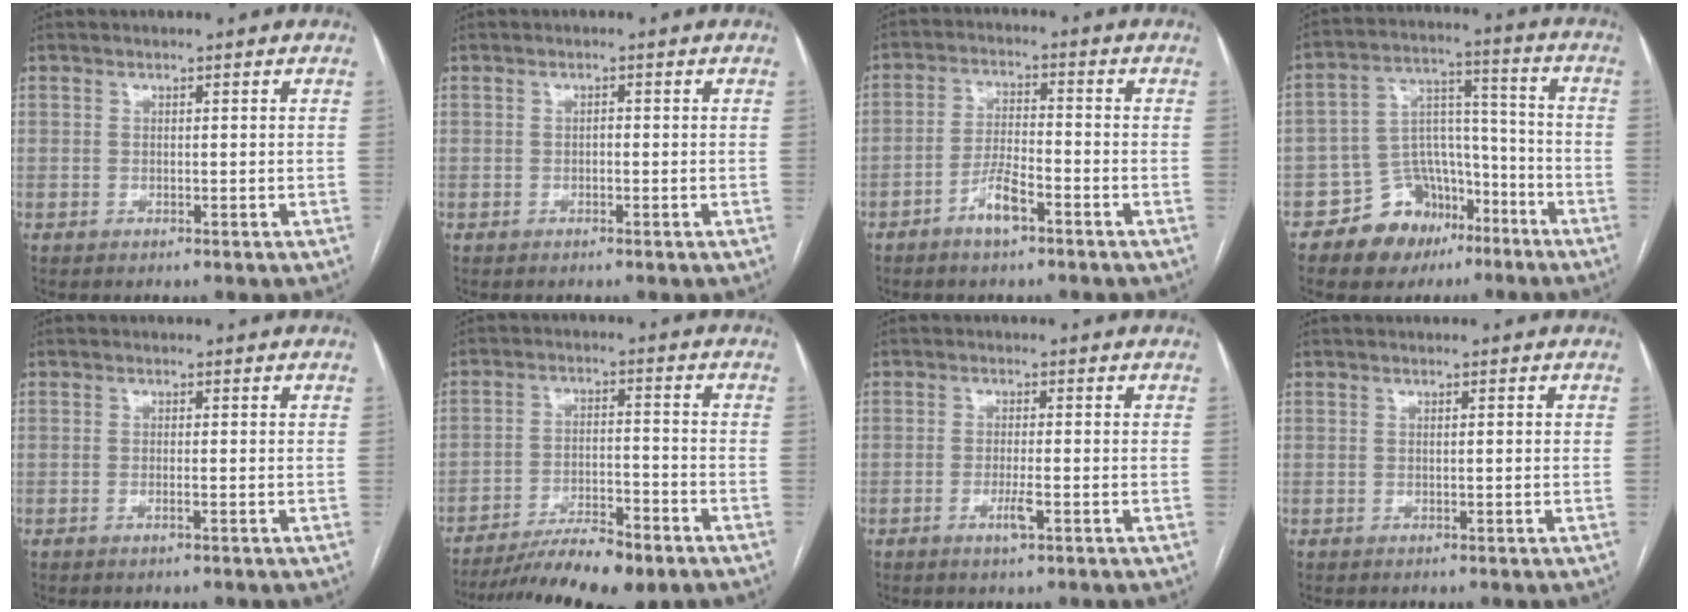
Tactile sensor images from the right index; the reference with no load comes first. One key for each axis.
{"total": 0.6, "fx": -0.2, "fy": 0.3, "fz": 0.4, "tx": -0.005, "ty": 0.003, "tz": -0.006}
{"total": 5.3, "fx": -3.3, "fy": 1.3, "fz": 4.0, "tx": -0.083, "ty": 0.005, "tz": -0.061}
{"total": 11.8, "fx": -7.2, "fy": 8.3, "fz": 4.2, "tx": -0.062, "ty": 0.052, "tz": -0.110}
{"total": 0.8, "fx": -0.4, "fy": 0.0, "fz": 0.7, "tx": -0.016, "ty": -0.001, "tz": -0.005}
{"total": 12.8, "fx": -10.1, "fy": 2.2, "fz": 7.5, "tx": -0.120, "ty": -0.013, "tz": -0.164}
{"total": 2.7, "fx": -1.2, "fy": 0.2, "fz": 2.4, "tx": -0.047, "ty": -0.003, "tz": -0.021}
{"total": 0.6, "fx": 0.1, "fy": 0.1, "fz": 0.6, "tx": -0.011, "ty": 0.001, "tz": 0.001}